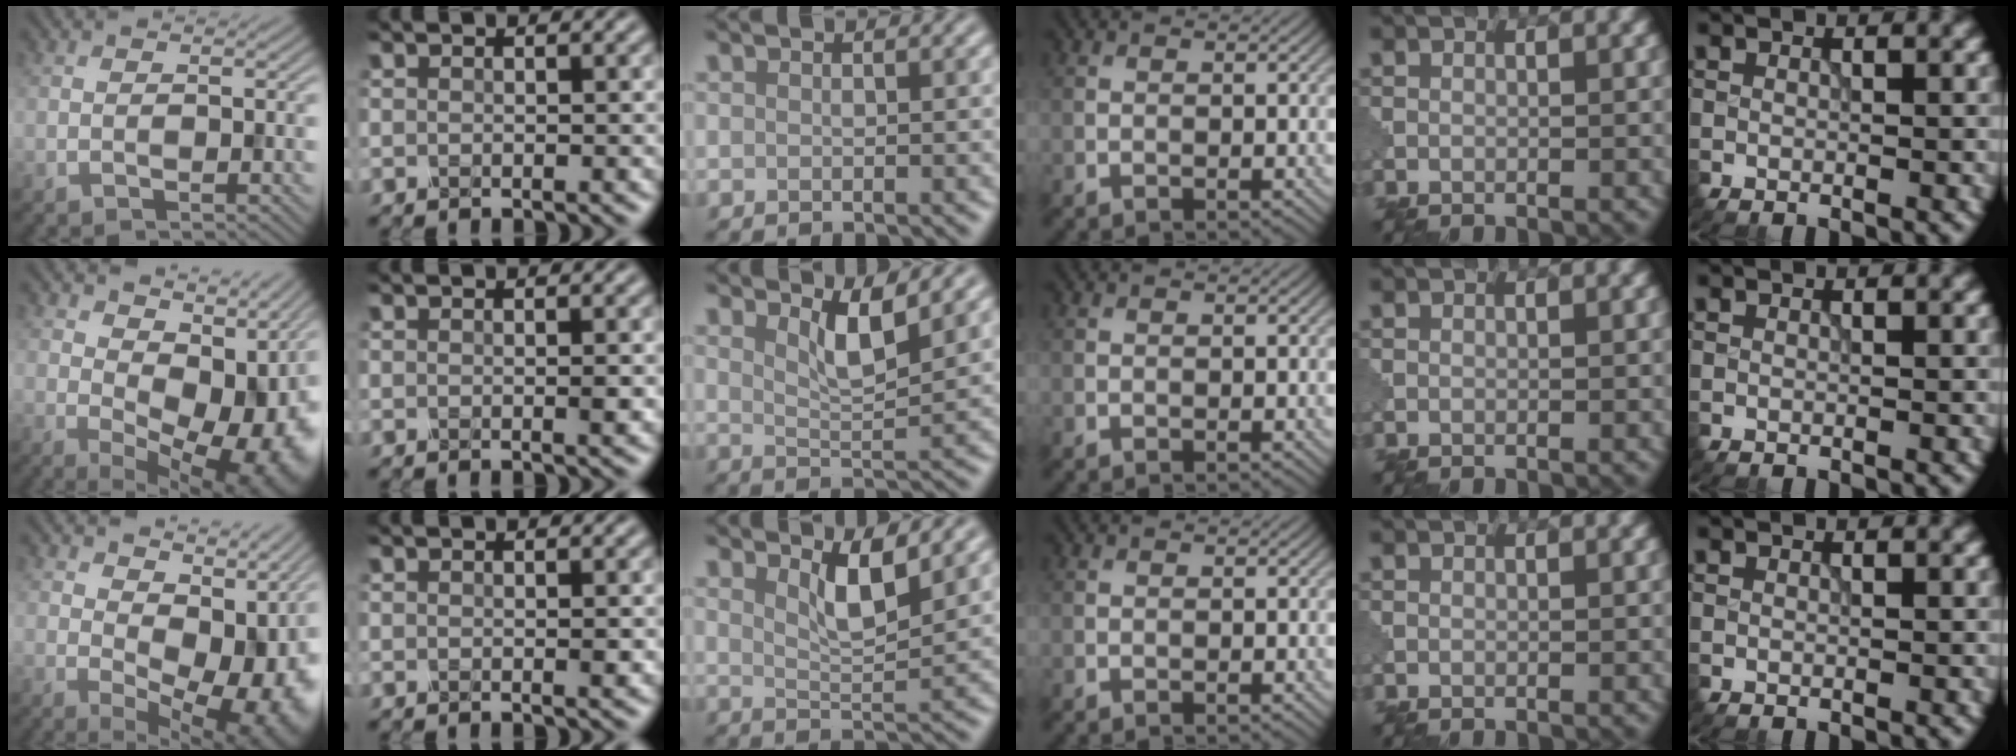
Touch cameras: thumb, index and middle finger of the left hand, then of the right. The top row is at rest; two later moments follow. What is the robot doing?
{"motion": "shake", "object": "salt shaker"}